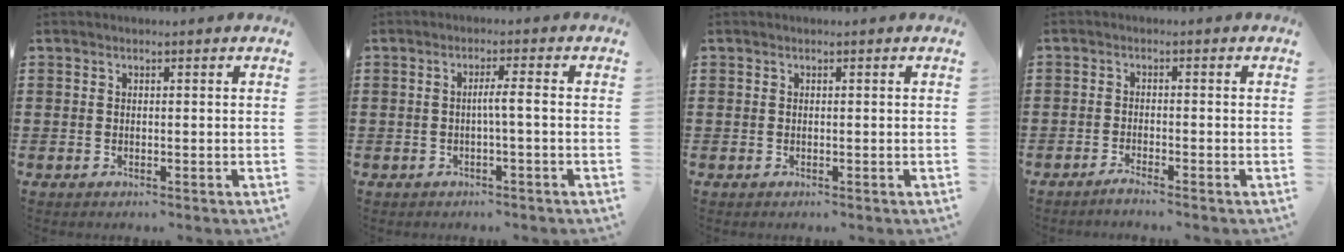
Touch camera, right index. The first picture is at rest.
{"total": 2.4, "force": [-0.6, -0.2, 2.2], "torque": [-0.040, -0.004, -0.016]}
{"total": 0.0}
{"total": 1.6, "force": [-1.6, -0.2, 0.4], "torque": [-0.006, 0.000, -0.030]}